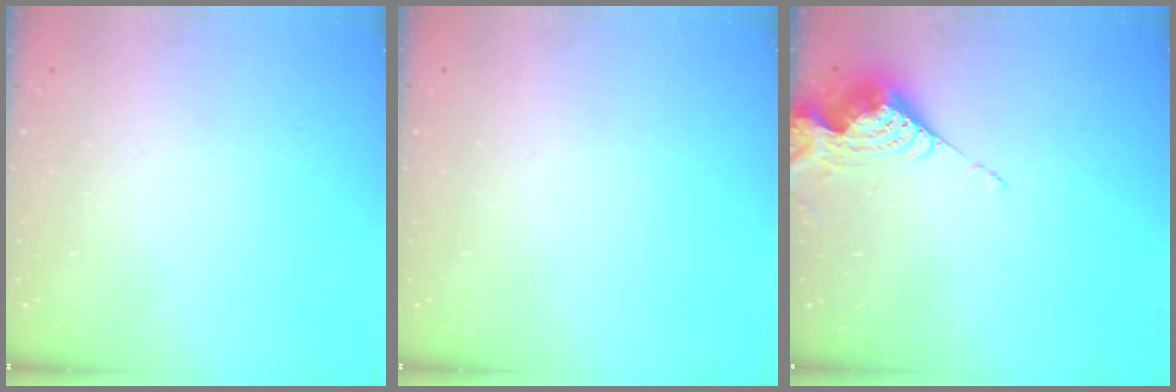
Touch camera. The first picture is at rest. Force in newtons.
{"total": 0.0}
{"total": 9.8, "press": 9.7, "slide": 1.0}